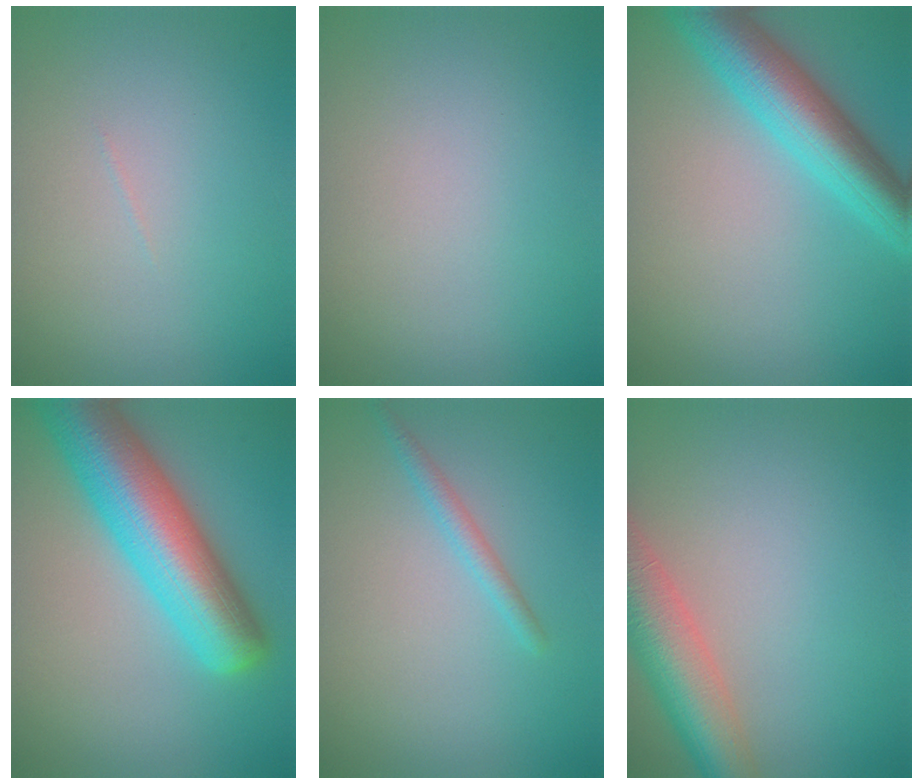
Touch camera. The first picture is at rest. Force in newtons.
{"total": 0.0}
{"total": 6.9, "press": 6.9, "slide": 0.2}
{"total": 10.1, "press": 10.1, "slide": 0.4}
{"total": 1.5, "press": 1.5, "slide": 0.1}
{"total": 6.7, "press": 6.7, "slide": 0.5}